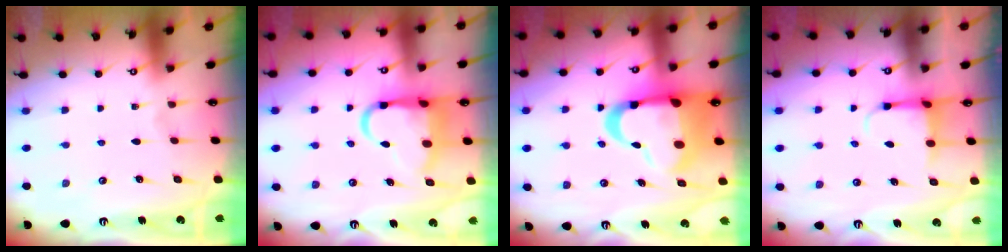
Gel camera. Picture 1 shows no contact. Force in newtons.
{"total": 12.2, "press": 12.1, "slide": 1.9}
{"total": 18.0, "press": 17.5, "slide": 4.0}
{"total": 3.9, "press": 3.7, "slide": 1.2}